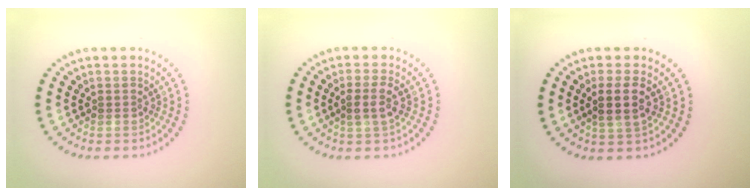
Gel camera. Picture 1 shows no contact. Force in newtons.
{"total": 1.8, "press": 1.7, "slide": 0.5}
{"total": 2.9, "press": 2.6, "slide": 1.2}